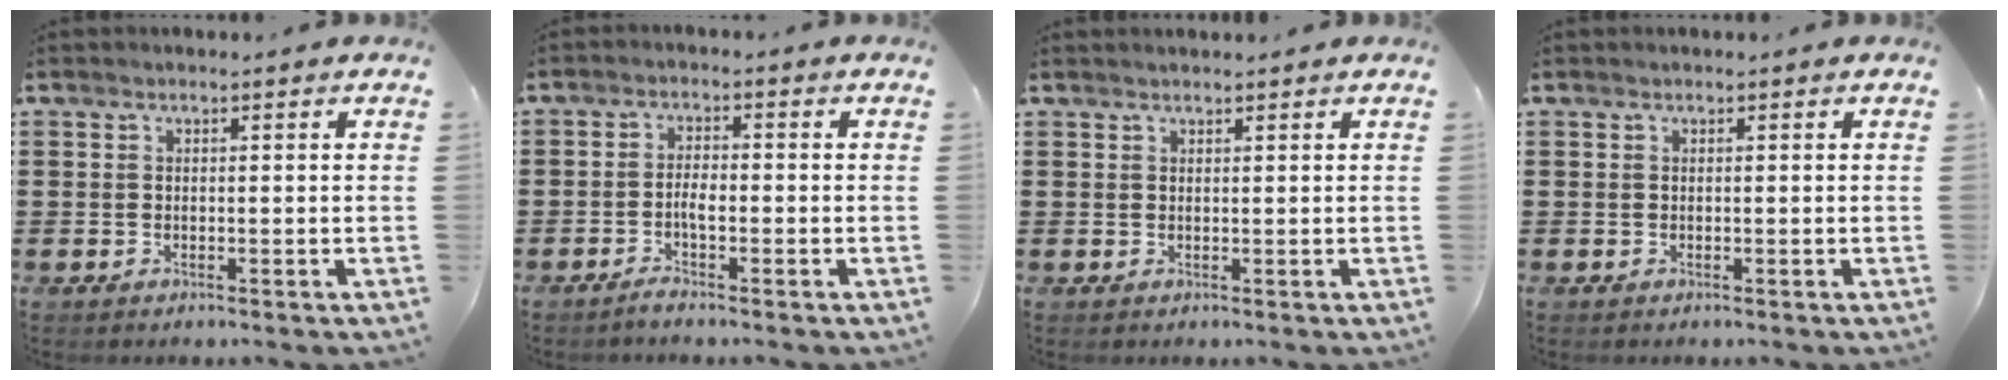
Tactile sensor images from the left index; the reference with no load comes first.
{"total": 2.7, "force": [-1.0, 0.5, 2.5], "torque": [-0.052, -0.001, -0.022]}
{"total": 0.6, "force": [0.6, 0.0, 0.1], "torque": [-0.004, -0.001, 0.012]}
{"total": 0.0}